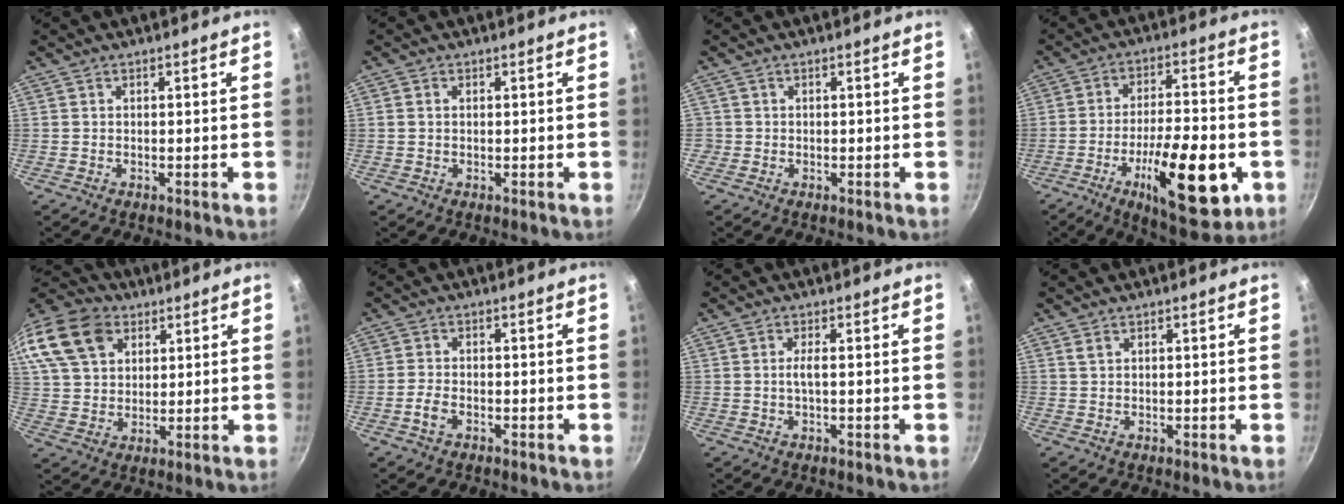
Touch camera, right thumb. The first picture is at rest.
{"total": 1.1, "force": [0.2, 0.8, 0.7], "torque": [-0.014, 0.003, 0.003]}
{"total": 1.1, "force": [-0.3, 1.1, 0.1], "torque": [0.004, 0.006, -0.003]}
{"total": 19.2, "force": [-6.5, 6.9, 16.7], "torque": [-0.241, 0.016, -0.094]}
{"total": 19.6, "force": [9.4, 13.8, 10.3], "torque": [-0.216, 0.017, 0.176]}
{"total": 2.8, "force": [-1.3, 1.8, 1.8], "torque": [-0.041, 0.013, -0.028]}
{"total": 1.8, "force": [0.0, 0.2, 1.8], "torque": [-0.041, 0.000, -0.001]}
{"total": 0.9, "force": [0.6, 0.4, 0.5], "torque": [-0.010, -0.003, 0.013]}